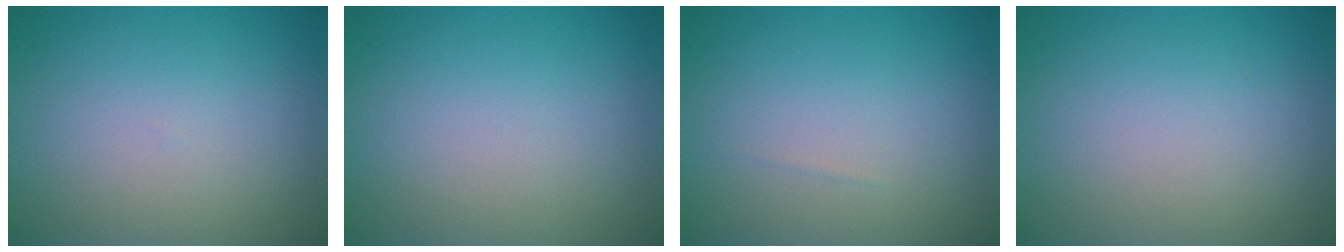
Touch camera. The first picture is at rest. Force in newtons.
{"total": 0.0}
{"total": 0.0}
{"total": 0.0}